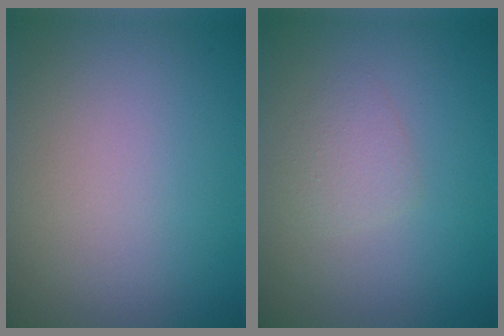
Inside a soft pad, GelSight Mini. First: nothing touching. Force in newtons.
{"total": 1.4, "press": 1.4, "slide": 0.1}